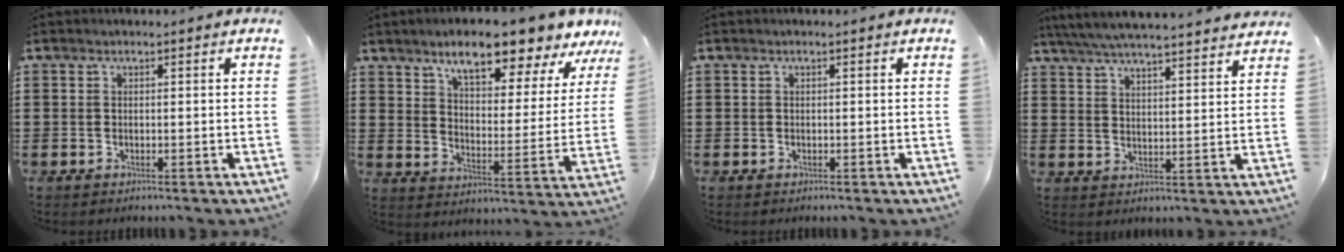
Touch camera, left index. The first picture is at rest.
{"total": 9.0, "force": [7.8, 1.4, 4.3], "torque": [-0.083, -0.047, 0.131]}
{"total": 0.0}
{"total": 5.7, "force": [5.5, -0.3, 1.6], "torque": [-0.054, -0.035, 0.094]}